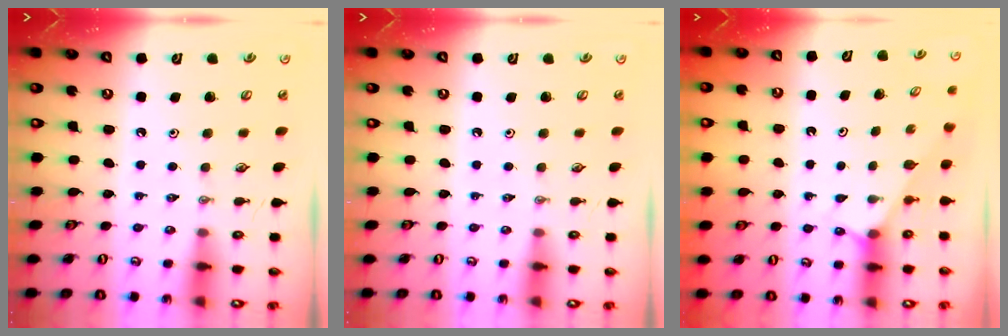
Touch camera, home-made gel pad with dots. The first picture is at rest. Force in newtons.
{"total": 0.0}
{"total": 1.9, "press": 1.9, "slide": 0.3}